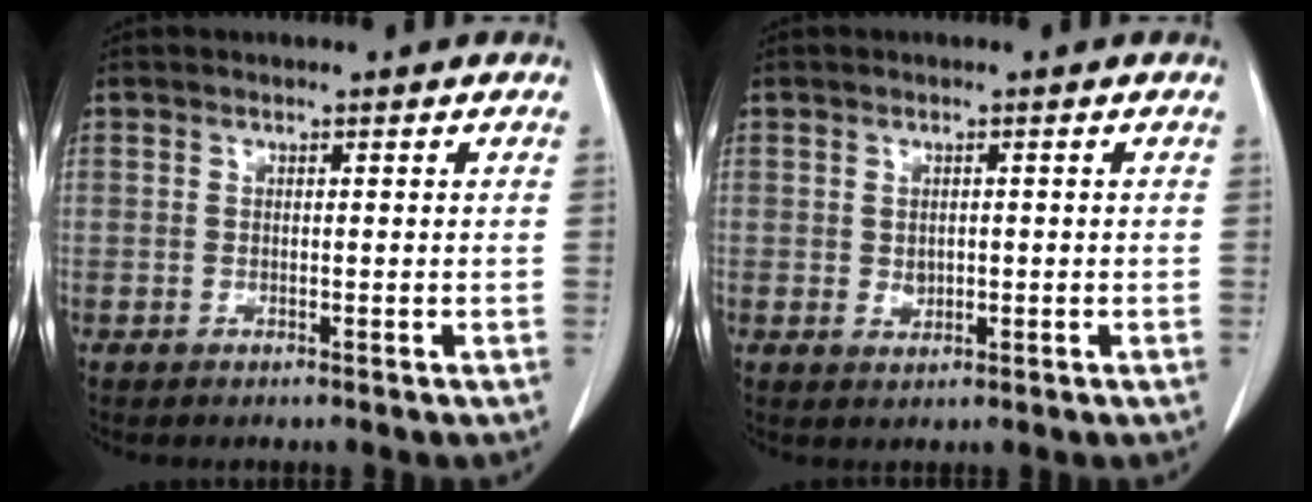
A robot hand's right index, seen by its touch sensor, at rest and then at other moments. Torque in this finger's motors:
{"motor_torque": [0.04, -0.01, 0.03, 0.01]}